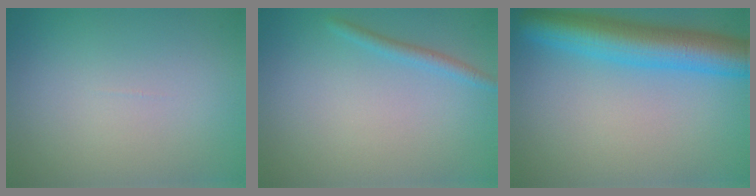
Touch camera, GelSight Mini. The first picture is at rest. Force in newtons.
{"total": 1.4, "press": 1.4, "slide": 0.1}
{"total": 7.7, "press": 7.7, "slide": 0.3}